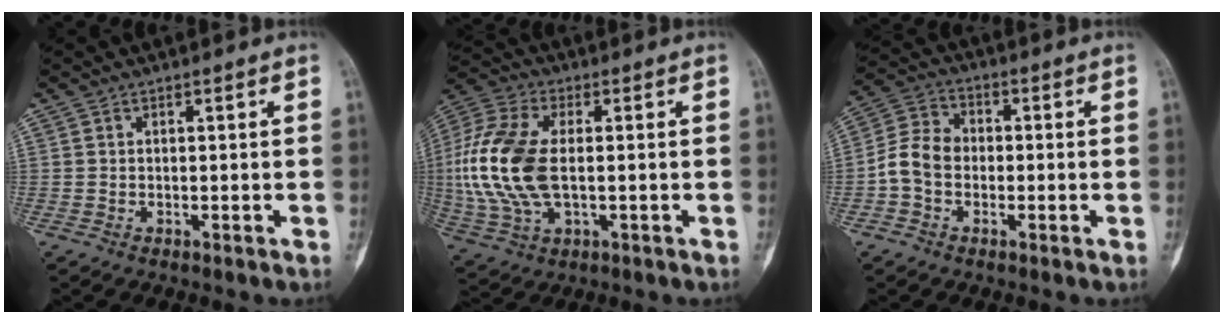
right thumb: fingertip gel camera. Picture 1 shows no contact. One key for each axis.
{"total": 17.6, "fx": -0.2, "fy": 9.7, "fz": 14.7, "tx": -0.337, "ty": 0.005, "tz": -0.001}
{"total": 7.5, "fx": -1.4, "fy": 5.9, "fz": 4.4, "tx": -0.074, "ty": 0.029, "tz": -0.040}